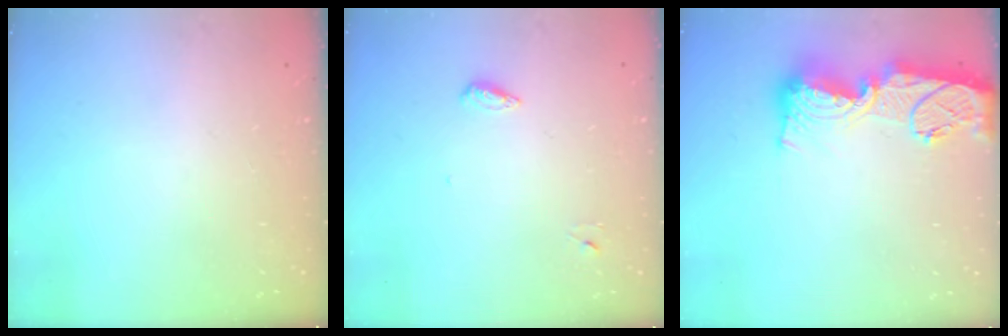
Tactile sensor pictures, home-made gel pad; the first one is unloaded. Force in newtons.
{"total": 4.6, "press": 4.4, "slide": 1.0}
{"total": 18.5, "press": 18.4, "slide": 1.7}